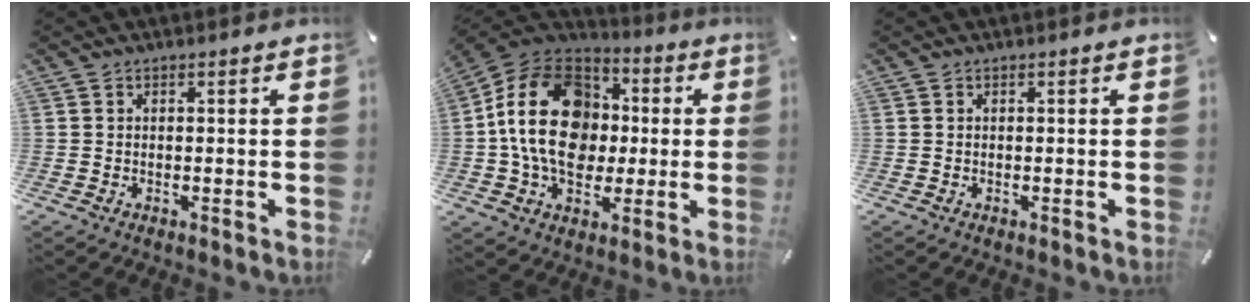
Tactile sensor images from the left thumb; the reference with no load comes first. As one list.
[{"total": 20.9, "force": [0.3, 16.5, 12.8], "torque": [-0.248, 0.012, 0.005]}, {"total": 0.0}]